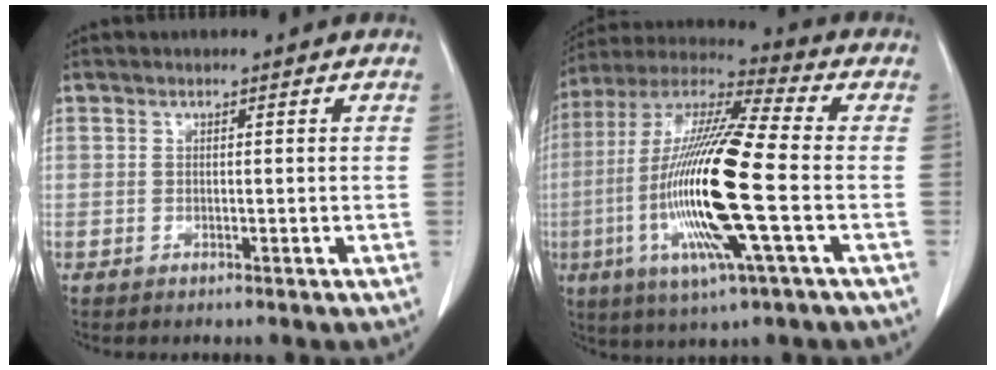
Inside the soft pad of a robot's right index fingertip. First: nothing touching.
{"total": 20.0, "force": [-3.9, 1.1, 19.6], "torque": [-0.411, -0.014, -0.078]}